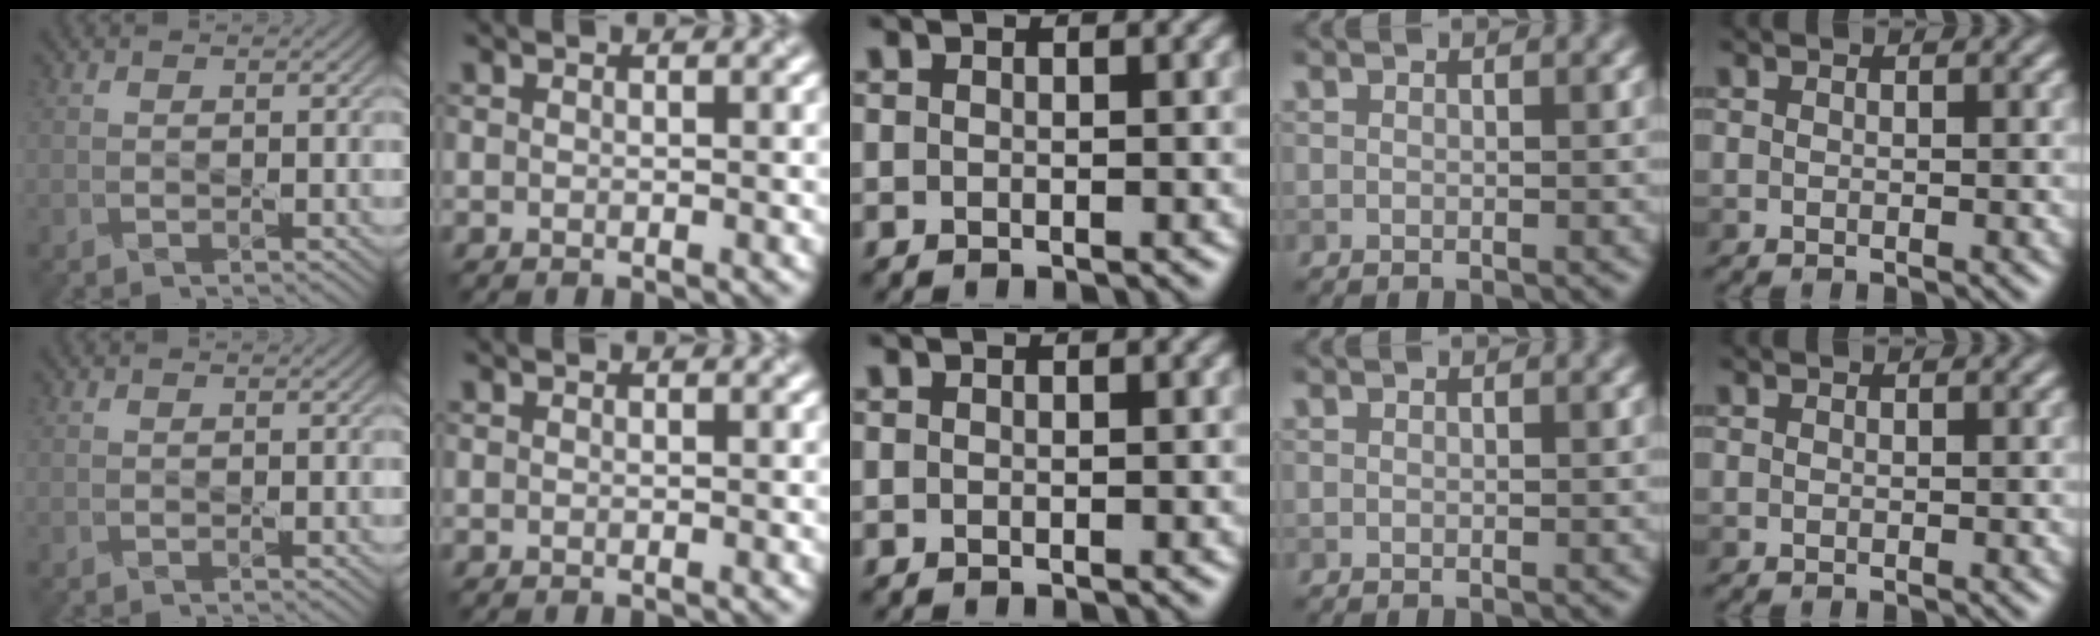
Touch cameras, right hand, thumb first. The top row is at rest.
{}